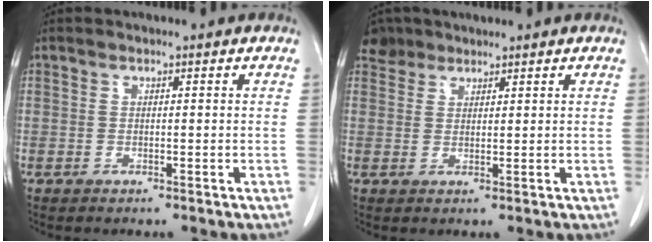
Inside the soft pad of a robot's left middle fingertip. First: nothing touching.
{"total": 2.8, "force": [2.4, 1.5, -0.2], "torque": [0.002, 0.008, 0.043]}